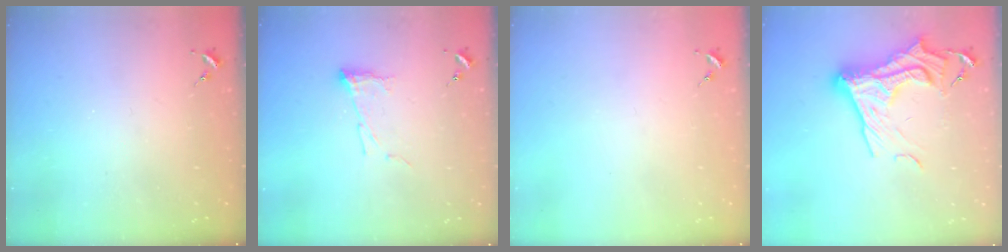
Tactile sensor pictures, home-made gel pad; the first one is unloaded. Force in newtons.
{"total": 7.2, "press": 7.2, "slide": 0.4}
{"total": 0.0}
{"total": 19.3, "press": 19.2, "slide": 1.7}